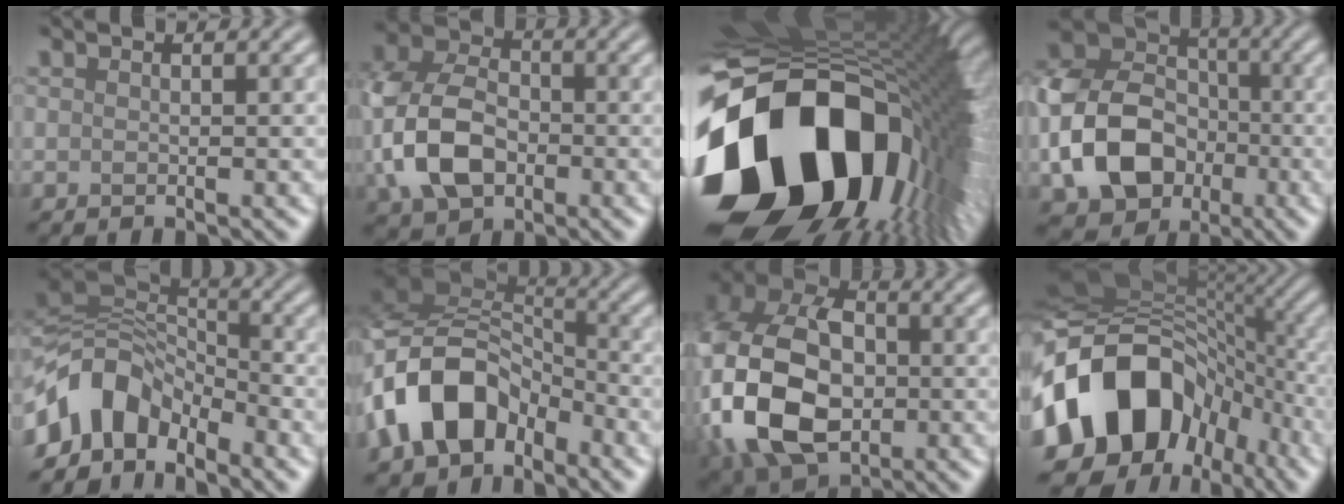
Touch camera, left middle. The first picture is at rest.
{"total": 8.8, "force": [-1.7, 6.4, 5.9], "torque": [-0.140, 0.002, -0.045]}
{"total": 20.6, "force": [-5.3, 13.2, 15.0], "torque": [-0.326, -0.067, -0.063]}
{"total": 10.8, "force": [-2.7, 8.4, 6.2], "torque": [-0.127, -0.003, -0.056]}
{"total": 7.0, "force": [-4.1, 4.2, 3.8], "torque": [-0.060, 0.011, -0.088]}
{"total": 9.4, "force": [-4.3, 6.2, 5.6], "torque": [-0.096, 0.014, -0.091]}
{"total": 15.7, "force": [-2.6, 11.1, 10.8], "torque": [-0.241, -0.012, -0.050]}
{"total": 14.7, "force": [-4.9, 11.0, 8.4], "torque": [-0.139, -0.003, -0.090]}